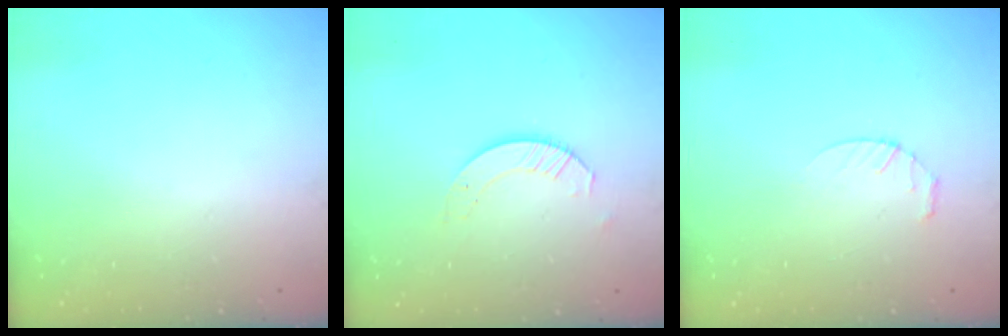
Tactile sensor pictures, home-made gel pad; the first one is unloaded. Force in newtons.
{"total": 3.8, "press": 3.8, "slide": 0.1}
{"total": 2.8, "press": 2.8, "slide": 0.4}